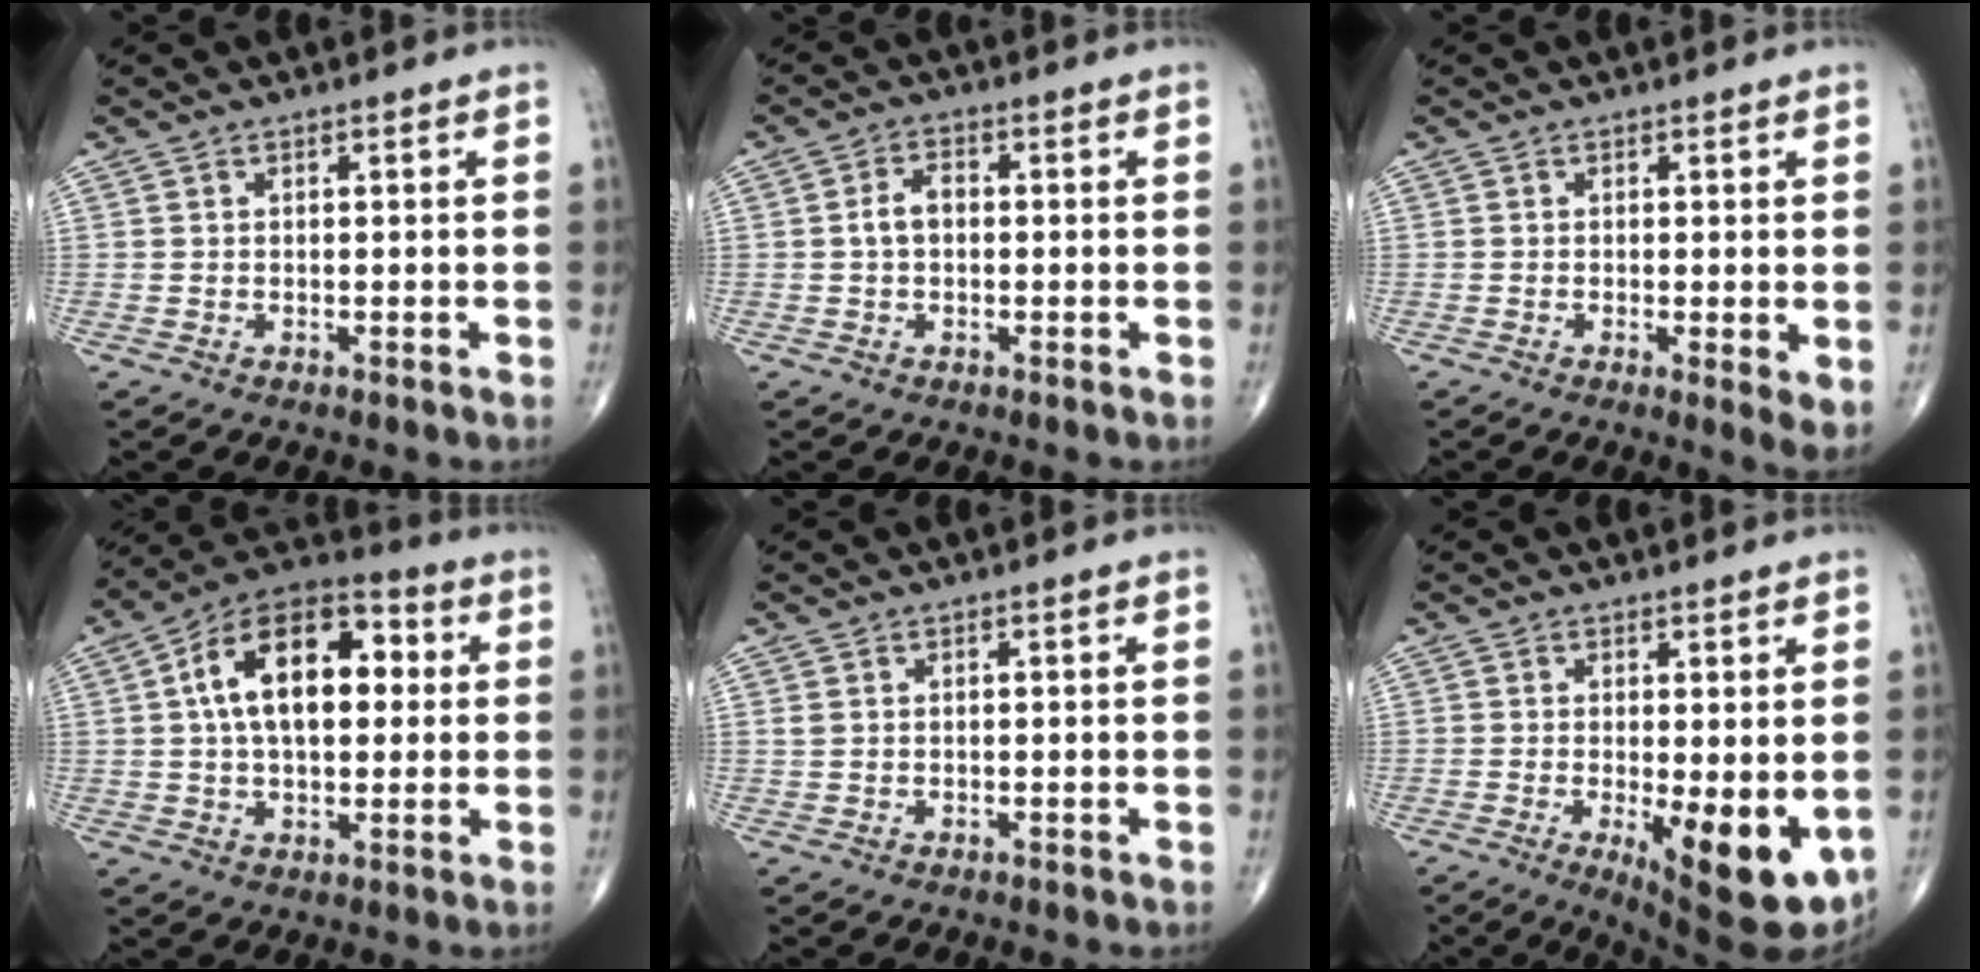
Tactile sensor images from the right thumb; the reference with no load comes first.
{"total": 3.5, "force": [-0.1, 2.3, 2.7], "torque": [-0.047, 0.015, -0.006]}
{"total": 3.5, "force": [-0.2, 0.9, 3.4], "torque": [-0.055, -0.014, -0.007]}
{"total": 18.0, "force": [3.2, 10.2, 14.5], "torque": [-0.217, 0.028, 0.044]}
{"total": 0.7, "force": [0.3, 0.5, 0.4], "torque": [-0.007, 0.005, 0.008]}
{"total": 12.0, "force": [-2.5, 4.1, 11.0], "torque": [-0.143, -0.026, -0.023]}